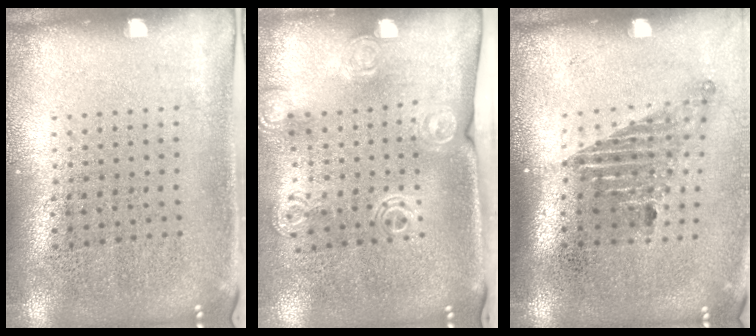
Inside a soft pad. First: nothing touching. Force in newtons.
{"total": 1.5, "press": 1.4, "slide": 0.6}
{"total": 1.6, "press": 1.1, "slide": 1.2}